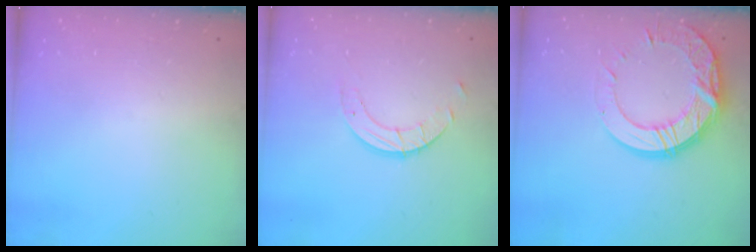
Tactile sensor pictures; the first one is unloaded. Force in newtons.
{"total": 4.9, "press": 4.9, "slide": 0.4}
{"total": 15.9, "press": 15.8, "slide": 1.4}